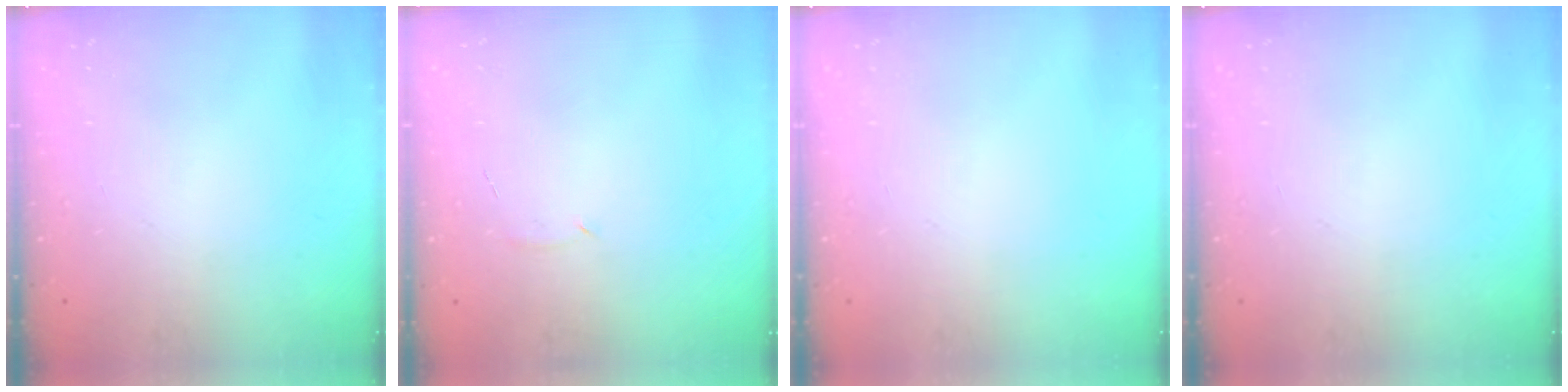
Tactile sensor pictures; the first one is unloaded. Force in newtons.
{"total": 5.0, "press": 4.9, "slide": 1.1}
{"total": 0.0}
{"total": 0.0}